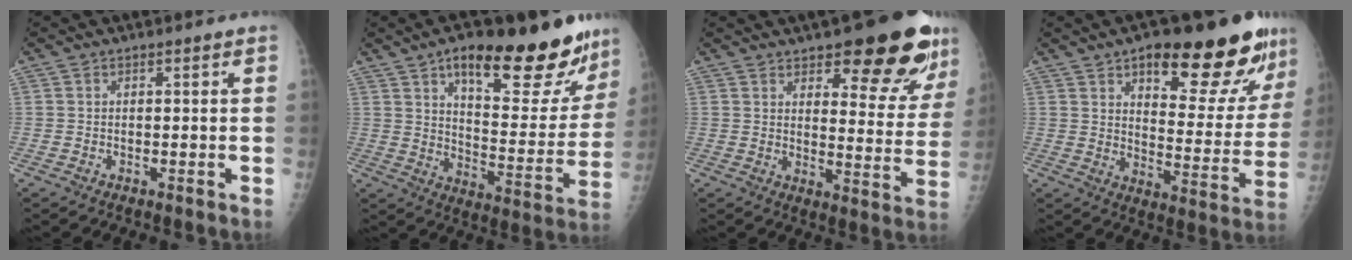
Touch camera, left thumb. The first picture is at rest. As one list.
[{"total": 24.6, "force": [16.1, 8.4, 16.5], "torque": [-0.184, -0.070, 0.236]}, {"total": 17.8, "force": [10.9, 6.1, 12.6], "torque": [-0.115, -0.064, 0.143]}, {"total": 22.8, "force": [13.8, 7.9, 16.3], "torque": [-0.171, -0.061, 0.197]}]